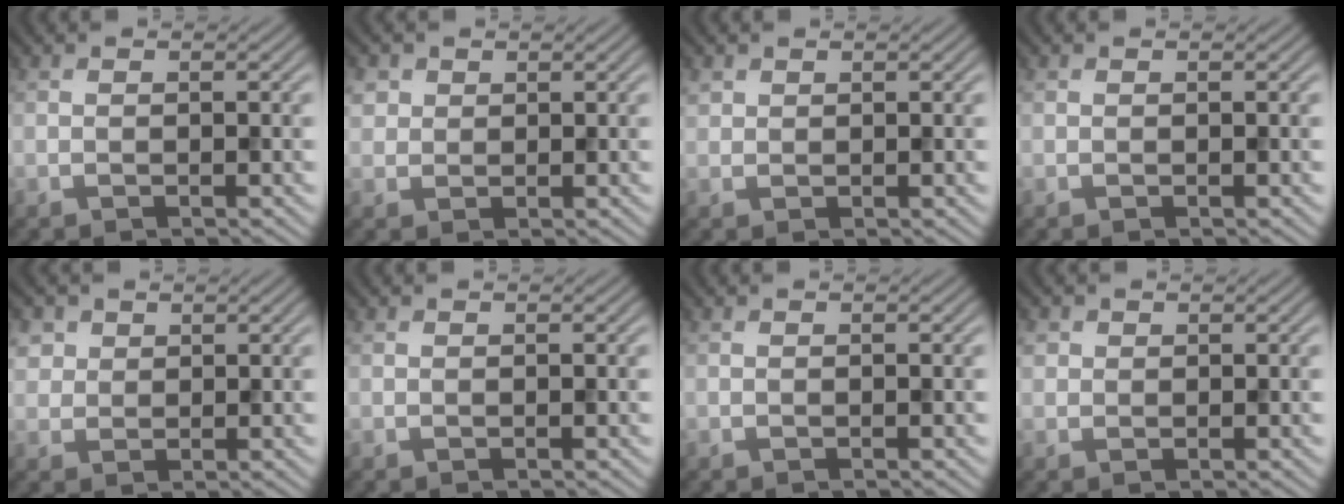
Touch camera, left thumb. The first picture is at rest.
{"total": 2.2, "force": [1.0, 1.9, 0.6], "torque": [-0.019, 0.000, 0.020]}
{"total": 1.1, "force": [0.8, 0.8, 0.2], "torque": [-0.006, 0.001, 0.019]}
{"total": 0.0}
{"total": 2.7, "force": [1.3, 2.3, 0.7], "torque": [-0.027, -0.003, 0.030]}
{"total": 0.0}
{"total": 0.0}
{"total": 1.4, "force": [0.6, 1.2, 0.3], "torque": [-0.008, 0.000, 0.011]}